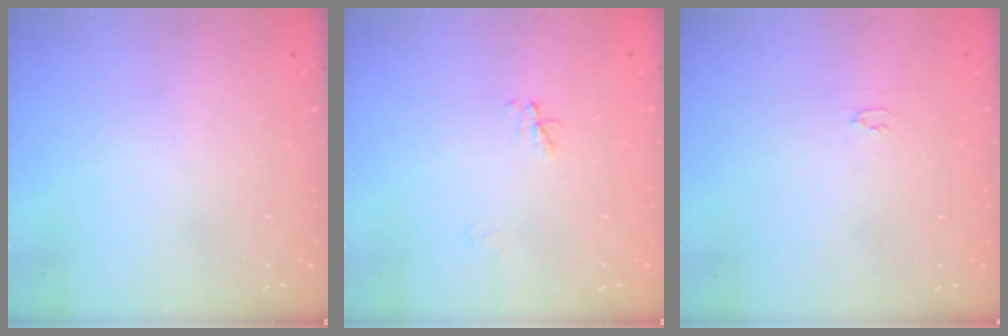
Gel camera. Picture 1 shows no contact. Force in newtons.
{"total": 3.0, "press": 3.0, "slide": 0.4}
{"total": 2.0, "press": 2.0, "slide": 0.3}